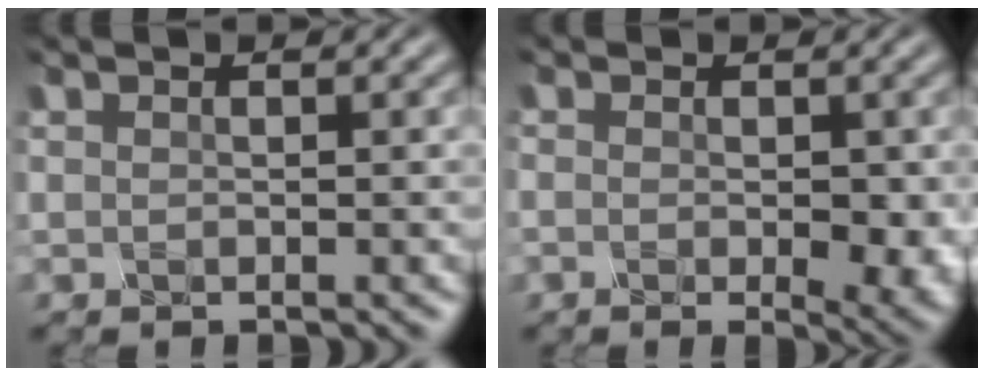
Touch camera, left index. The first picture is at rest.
{"total": 4.5, "force": [-0.6, 1.8, 4.1], "torque": [-0.063, -0.010, -0.005]}